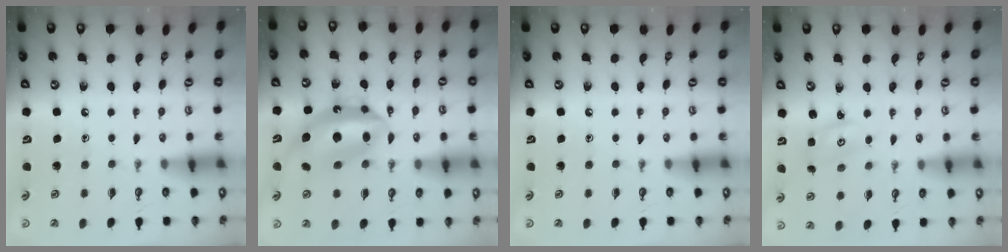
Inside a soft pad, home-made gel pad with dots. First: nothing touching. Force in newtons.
{"total": 14.5, "press": 14.5, "slide": 1.2}
{"total": 0.0}
{"total": 1.8, "press": 1.8, "slide": 0.1}